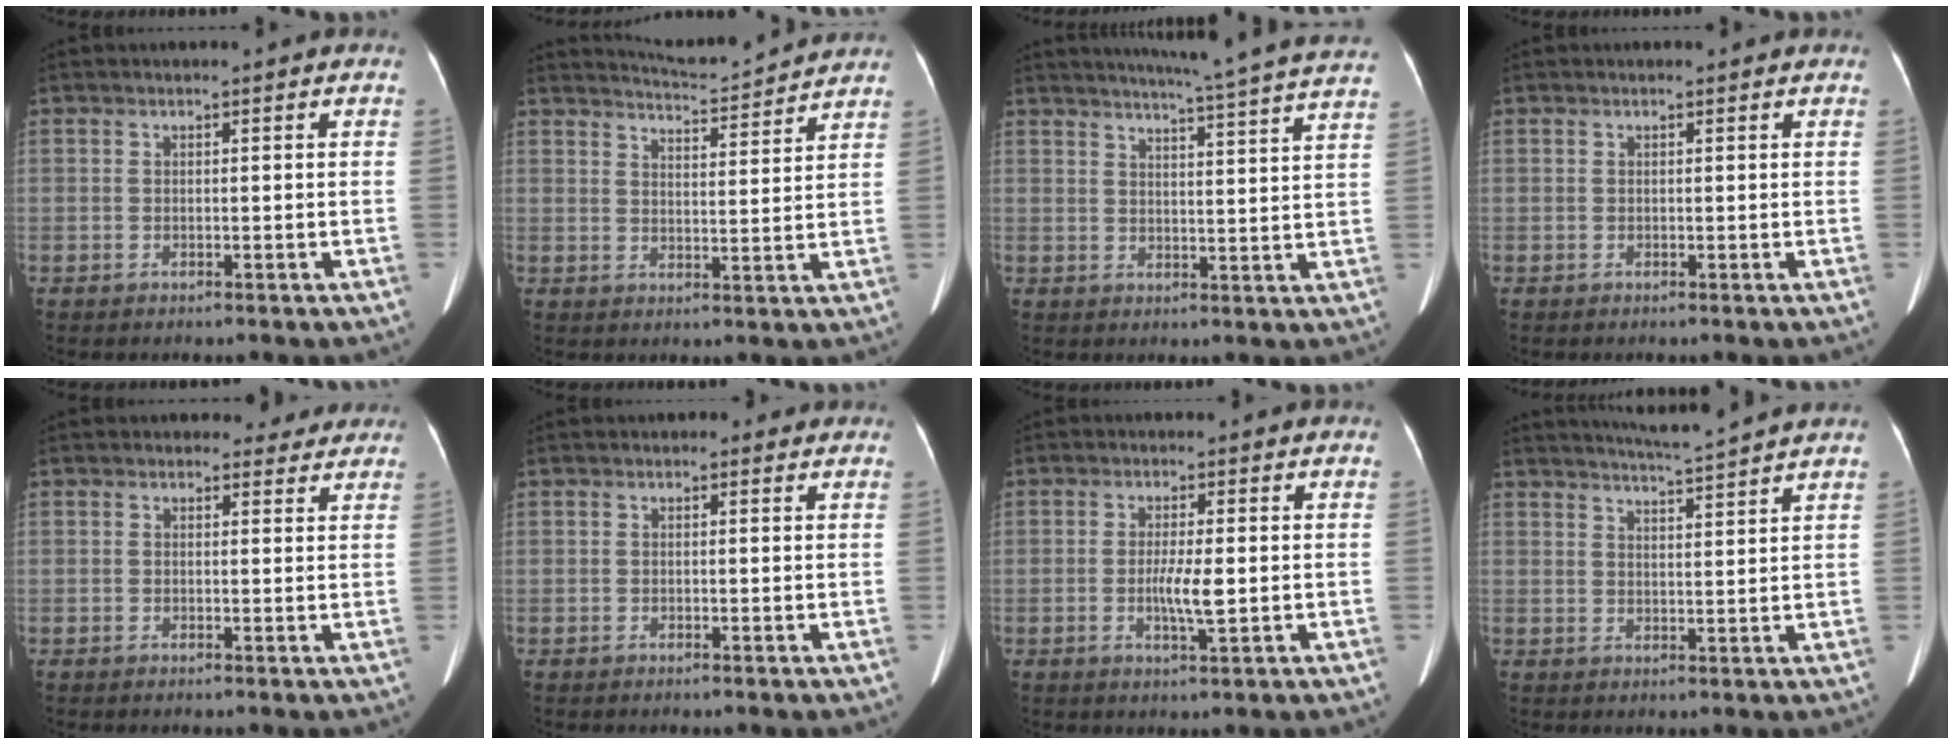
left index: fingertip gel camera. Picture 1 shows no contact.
{"total": 8.5, "force": [8.5, -0.6, 0.9], "torque": [-0.030, 0.007, 0.121]}
{"total": 19.6, "force": [17.9, -1.5, 7.8], "torque": [-0.121, -0.047, 0.210]}
{"total": 0.0}
{"total": 2.8, "force": [2.3, 1.7, 0.1], "torque": [0.003, 0.002, 0.018]}
{"total": 0.8, "force": [0.3, 0.7, 0.2], "torque": [-0.004, 0.003, -0.001]}
{"total": 4.2, "force": [-0.5, 0.5, 4.1], "torque": [-0.081, -0.006, -0.008]}
{"total": 7.2, "force": [6.7, -1.3, 2.2], "torque": [-0.043, 0.002, 0.098]}